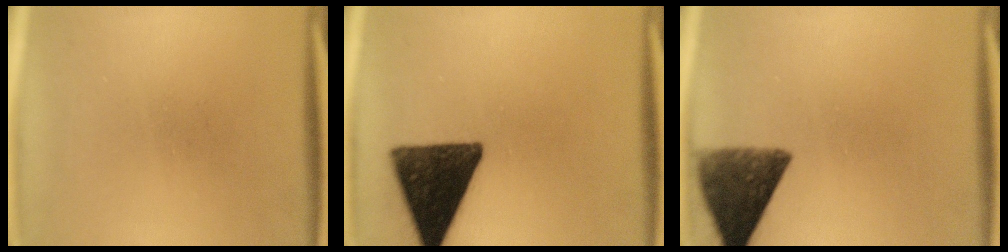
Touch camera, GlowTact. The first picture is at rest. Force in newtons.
{"total": 14.7}
{"total": 10.3}